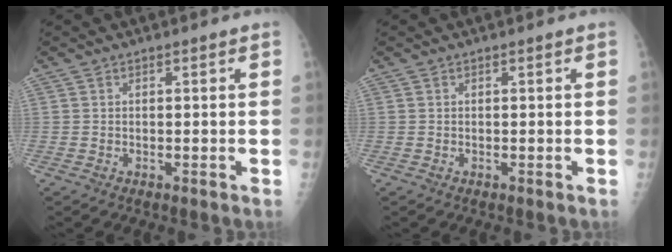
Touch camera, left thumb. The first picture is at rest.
{"total": 0.0}